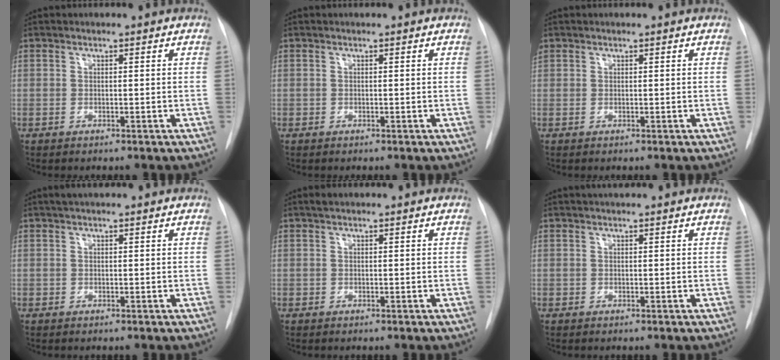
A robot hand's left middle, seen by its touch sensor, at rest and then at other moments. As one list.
[{"total": 0.0}, {"total": 0.9, "force": [0.5, 0.8, 0.2], "torque": [-0.004, 0.017, 0.011]}, {"total": 1.9, "force": [1.4, 0.7, 1.0], "torque": [-0.012, 0.023, 0.022]}, {"total": 1.0, "force": [0.7, 0.5, 0.5], "torque": [-0.006, 0.016, 0.011]}, {"total": 1.3, "force": [1.1, 0.4, 0.6], "torque": [-0.006, 0.022, 0.018]}]